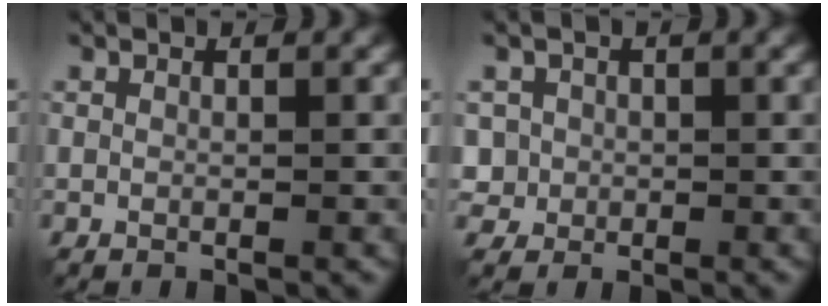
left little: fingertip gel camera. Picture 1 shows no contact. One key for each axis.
{"total": 2.1, "fx": 0.2, "fy": 2.1, "fz": 0.3, "tx": -0.013, "ty": -0.011, "tz": 0.010}